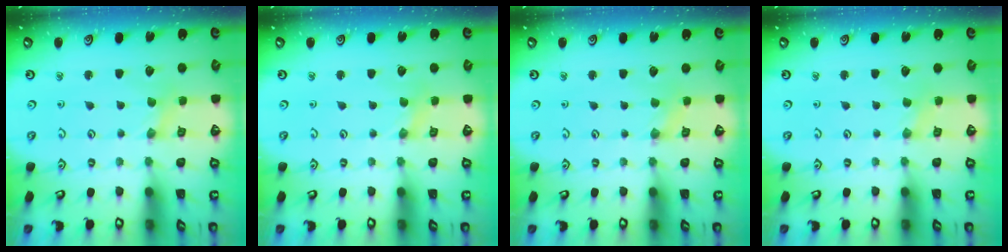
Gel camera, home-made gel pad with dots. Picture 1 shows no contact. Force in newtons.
{"total": 0.0}
{"total": 0.0}
{"total": 0.0}